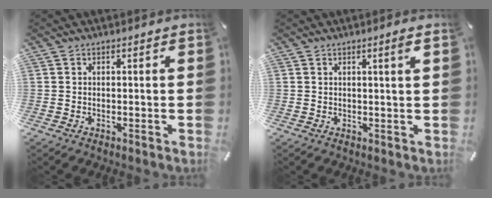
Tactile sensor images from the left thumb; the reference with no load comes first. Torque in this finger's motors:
{"motor_torque": [-0.02, -0.15, -0.05, -0.05, 0.02]}